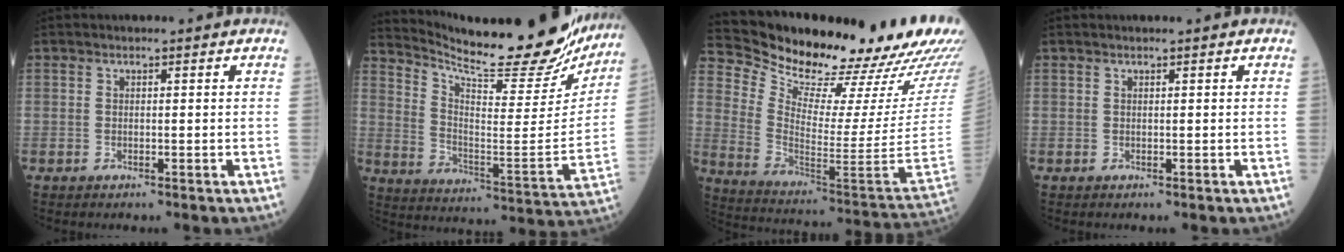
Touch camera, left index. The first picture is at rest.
{"total": 23.4, "force": [21.2, 3.6, 9.2], "torque": [-0.154, -0.074, 0.293]}
{"total": 30.6, "force": [26.8, 3.5, 14.4], "torque": [-0.241, -0.110, 0.357]}
{"total": 0.0}